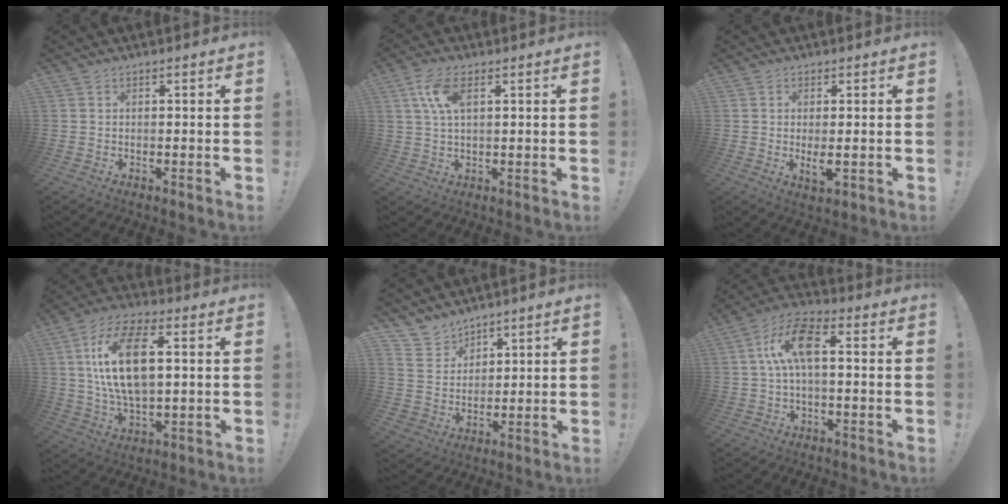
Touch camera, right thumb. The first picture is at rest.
{"total": 7.6, "force": [2.6, 3.6, 6.1], "torque": [-0.111, 0.001, 0.046]}
{"total": 4.3, "force": [0.0, 1.2, 4.1], "torque": [-0.067, -0.016, -0.001]}
{"total": 17.0, "force": [3.1, 8.3, 14.5], "torque": [-0.263, 0.001, 0.048]}
{"total": 7.4, "force": [5.9, 4.5, -0.2], "torque": [0.001, -0.054, 0.118]}
{"total": 11.8, "force": [0.7, 5.5, 10.4], "torque": [-0.194, 0.014, 0.013]}